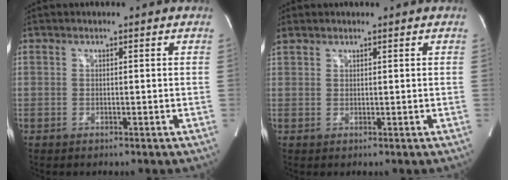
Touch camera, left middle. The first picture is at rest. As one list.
[{"total": 1.5, "force": [1.3, 0.7, 0.3], "torque": [-0.016, 0.015, 0.030]}]